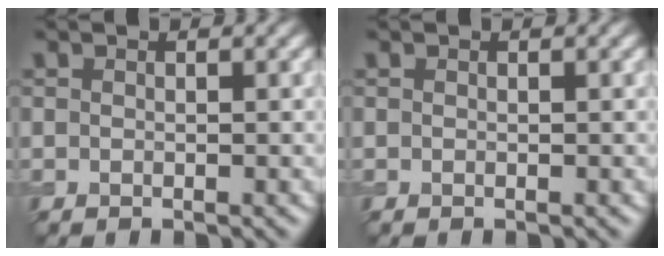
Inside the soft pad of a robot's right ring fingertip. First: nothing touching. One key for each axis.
{"total": 0.0}